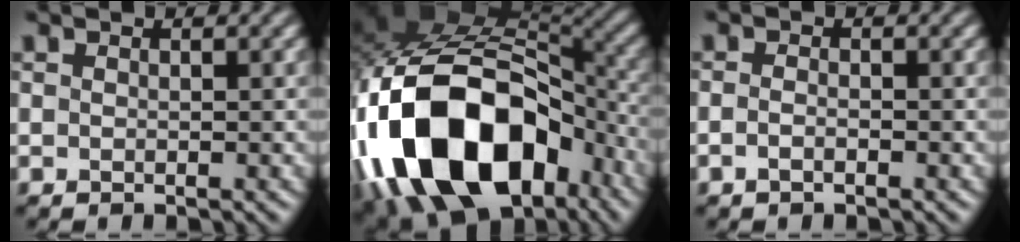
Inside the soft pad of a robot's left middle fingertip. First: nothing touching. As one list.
[{"total": 18.4, "force": [-7.1, 11.7, 12.2], "torque": [-0.246, -0.022, -0.115]}, {"total": 1.0, "force": [-0.8, 0.0, 0.5], "torque": [-0.014, -0.002, -0.016]}]